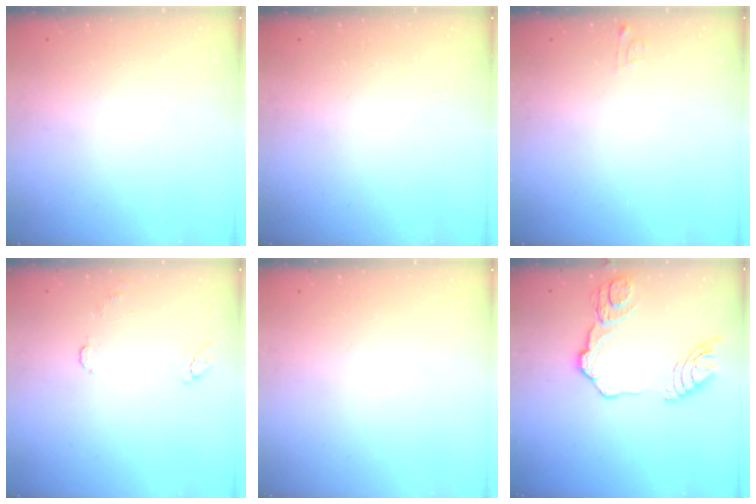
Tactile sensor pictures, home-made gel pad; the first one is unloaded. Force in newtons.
{"total": 0.0}
{"total": 4.2, "press": 4.2, "slide": 0.4}
{"total": 6.8, "press": 6.7, "slide": 0.7}
{"total": 0.0}
{"total": 14.5, "press": 14.4, "slide": 1.5}